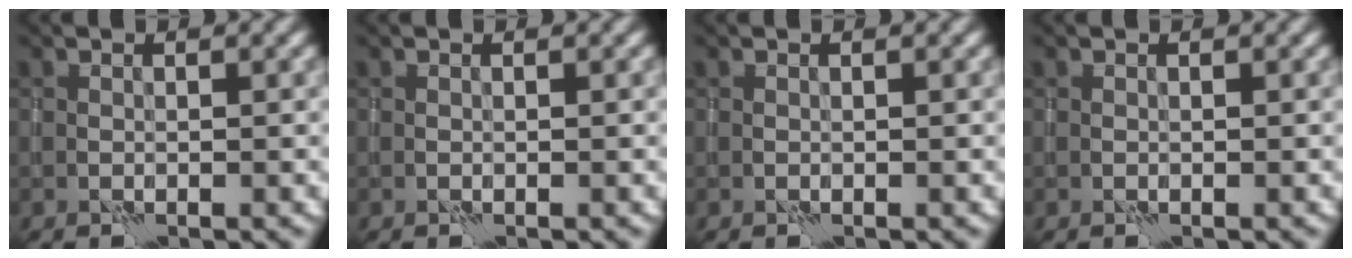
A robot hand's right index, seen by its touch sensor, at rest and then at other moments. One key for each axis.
{"total": 0.0}
{"total": 0.0}
{"total": 0.0}